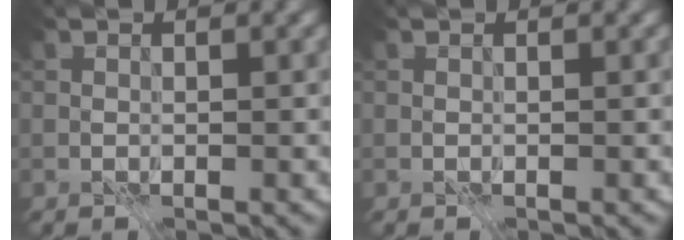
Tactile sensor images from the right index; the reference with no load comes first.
{"total": 0.0}